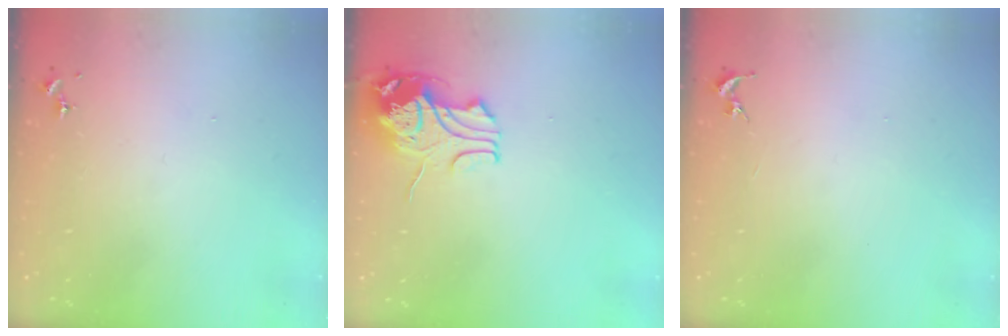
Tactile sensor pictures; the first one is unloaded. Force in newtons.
{"total": 10.2, "press": 10.1, "slide": 1.3}
{"total": 0.0}